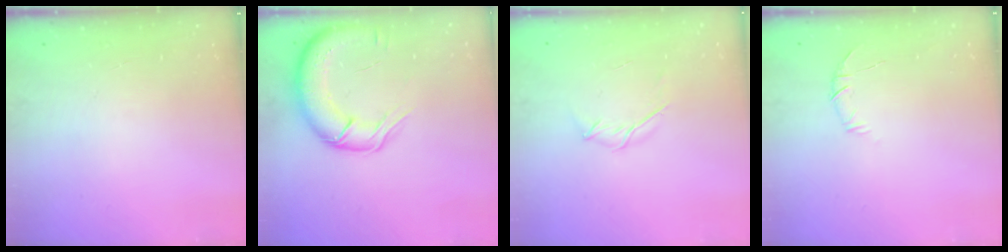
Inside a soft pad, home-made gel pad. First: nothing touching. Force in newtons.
{"total": 14.4, "press": 14.0, "slide": 3.5}
{"total": 3.8, "press": 3.7, "slide": 0.9}
{"total": 6.0, "press": 5.8, "slide": 1.5}